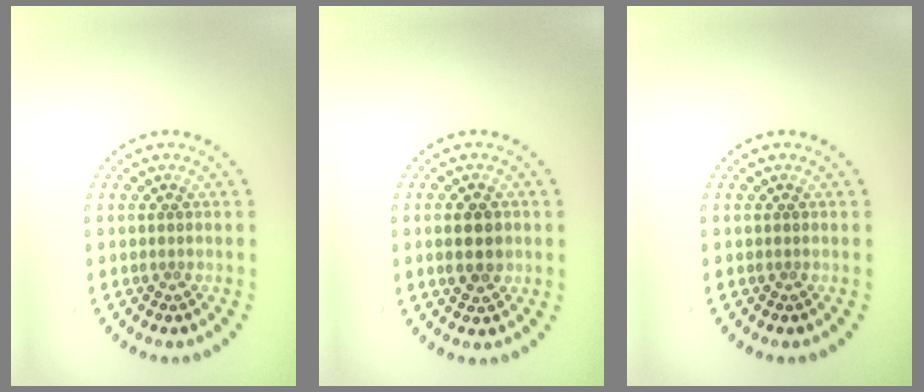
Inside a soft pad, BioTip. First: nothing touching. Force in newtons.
{"total": 2.7, "press": 2.7, "slide": 0.2}
{"total": 0.0}